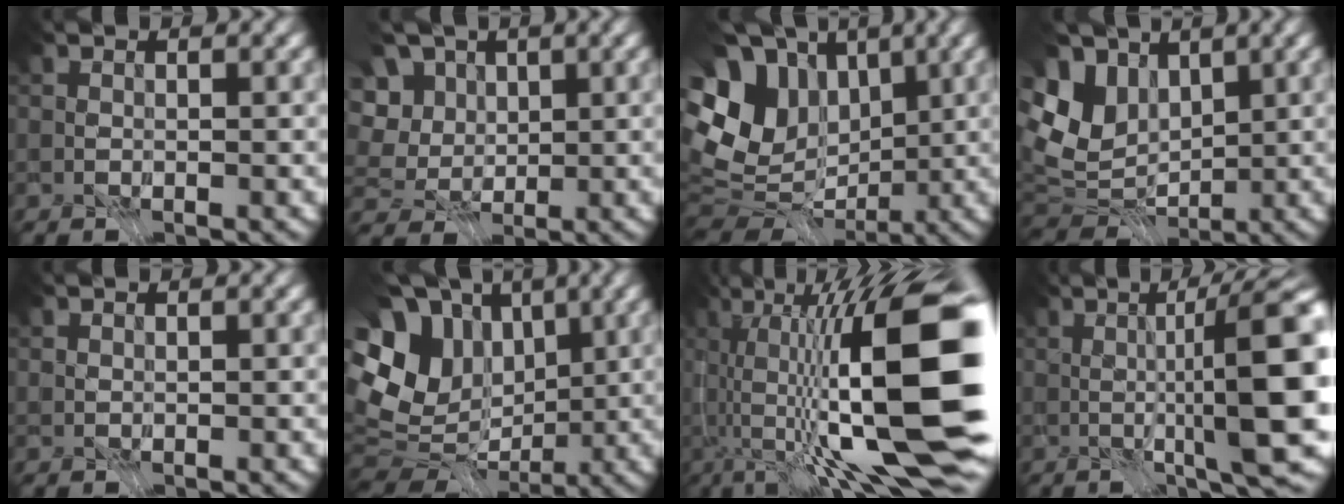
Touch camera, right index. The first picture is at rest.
{"total": 5.3, "force": [1.1, 4.5, 2.6], "torque": [-0.067, 0.010, 0.014]}
{"total": 8.6, "force": [0.4, 6.2, 5.9], "torque": [-0.116, 0.000, 0.047]}
{"total": 7.7, "force": [1.2, 5.6, 5.1], "torque": [-0.140, -0.003, 0.055]}
{"total": 0.9, "force": [0.7, 0.5, 0.3], "torque": [-0.013, -0.001, 0.016]}
{"total": 9.5, "force": [1.0, 6.9, 6.4], "torque": [-0.131, 0.009, 0.052]}
{"total": 13.7, "force": [-2.1, 0.2, 13.5], "torque": [-0.179, 0.006, -0.019]}
{"total": 8.9, "force": [-1.0, -1.5, 8.7], "torque": [-0.122, -0.017, 0.004]}